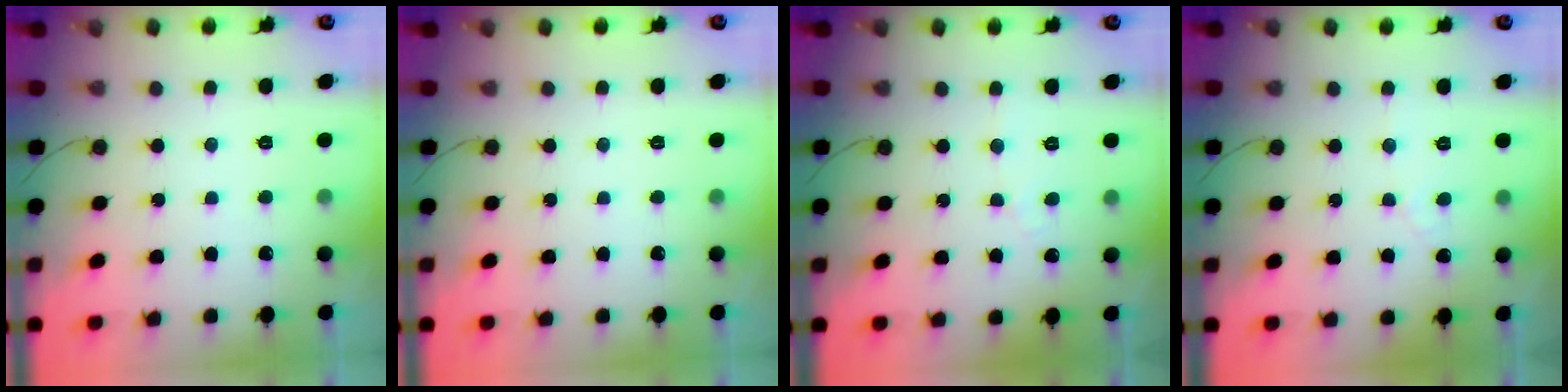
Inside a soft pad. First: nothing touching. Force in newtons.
{"total": 0.0}
{"total": 2.4, "press": 2.4, "slide": 0.2}
{"total": 2.8, "press": 2.8, "slide": 0.2}